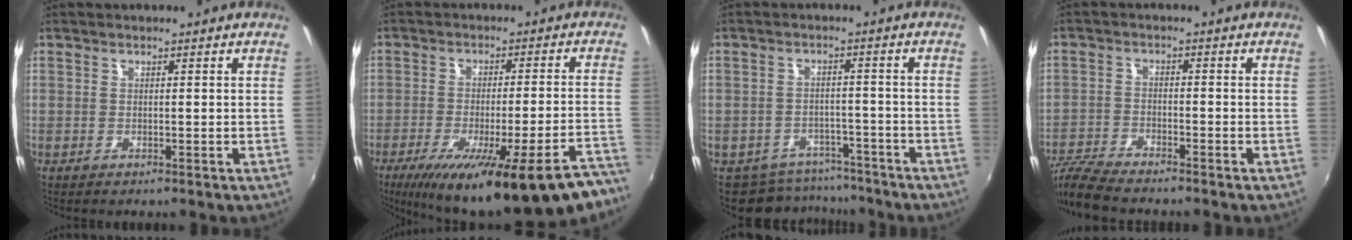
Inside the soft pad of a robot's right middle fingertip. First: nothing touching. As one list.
[{"total": 24.7, "force": [-19.0, 4.1, 15.3], "torque": [-0.228, -0.051, -0.261]}, {"total": 8.2, "force": [-7.1, 4.1, 0.7], "torque": [-0.018, 0.017, -0.092]}, {"total": 7.7, "force": [-7.0, 0.7, 2.9], "torque": [-0.083, -0.017, -0.140]}]